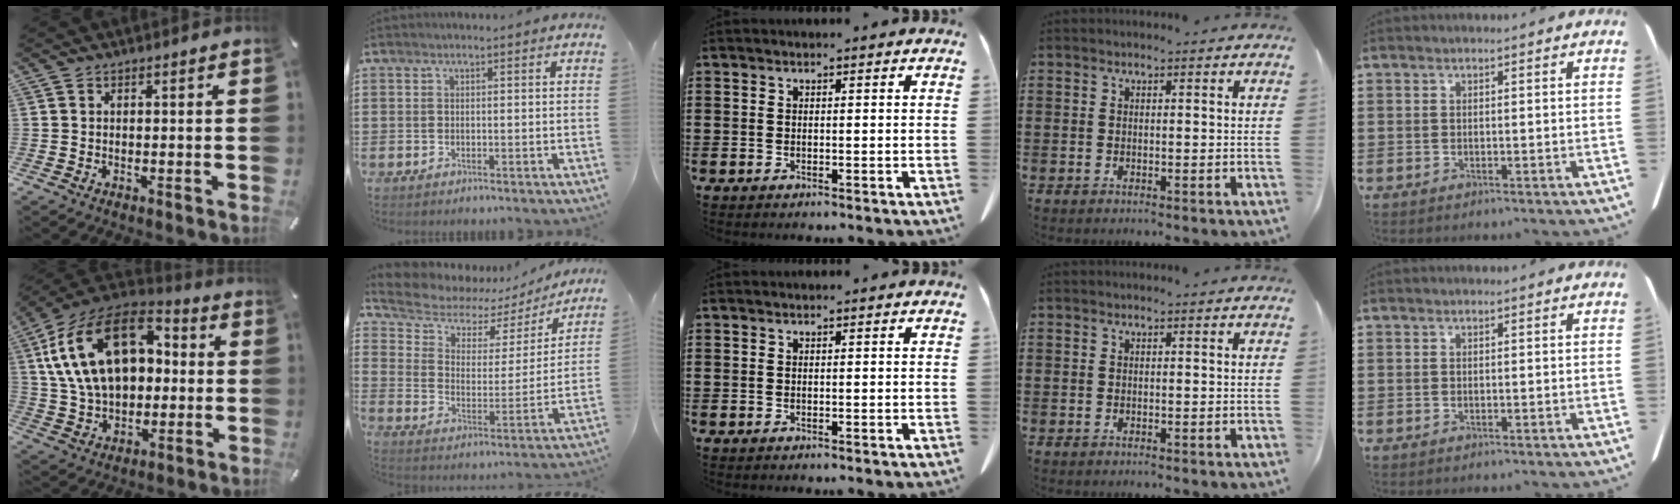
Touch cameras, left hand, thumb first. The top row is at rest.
{"thumb": {"total": 22.6, "force": [5.4, 15.8, 15.2], "torque": [-0.302, -0.009, 0.091]}, "index": {"total": 5.7, "force": [4.7, 3.0, 1.3], "torque": [-0.062, -0.027, 0.078]}}